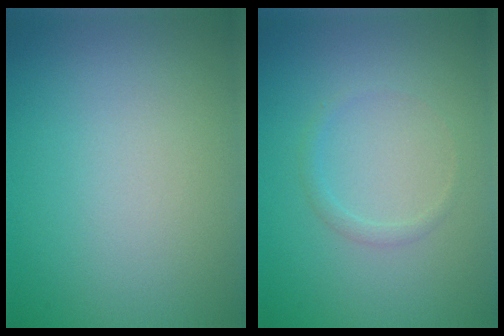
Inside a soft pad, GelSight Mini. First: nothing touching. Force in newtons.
{"total": 0.9, "press": 0.9, "slide": 0.0}